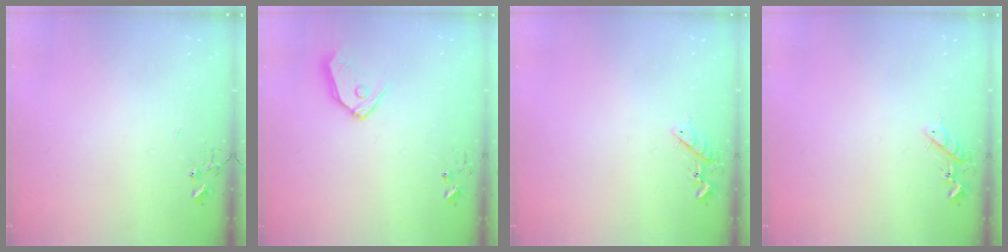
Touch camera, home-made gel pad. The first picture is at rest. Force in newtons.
{"total": 9.4, "press": 9.4, "slide": 0.7}
{"total": 7.0, "press": 6.9, "slide": 0.9}
{"total": 7.0, "press": 6.9, "slide": 0.9}